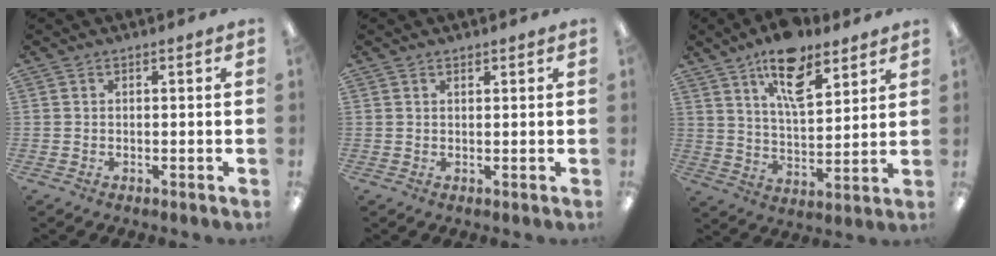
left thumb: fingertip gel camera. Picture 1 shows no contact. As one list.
[{"total": 0.8, "force": [0.7, 0.3, 0.2], "torque": [-0.004, -0.001, 0.014]}, {"total": 14.5, "force": [9.7, 6.1, 8.9], "torque": [-0.145, -0.037, 0.166]}]